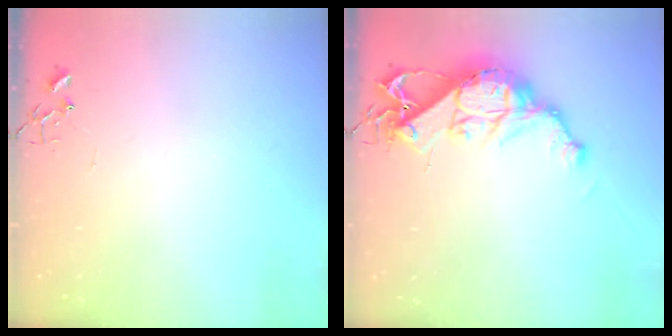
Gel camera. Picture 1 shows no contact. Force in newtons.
{"total": 14.9, "press": 14.8, "slide": 1.0}